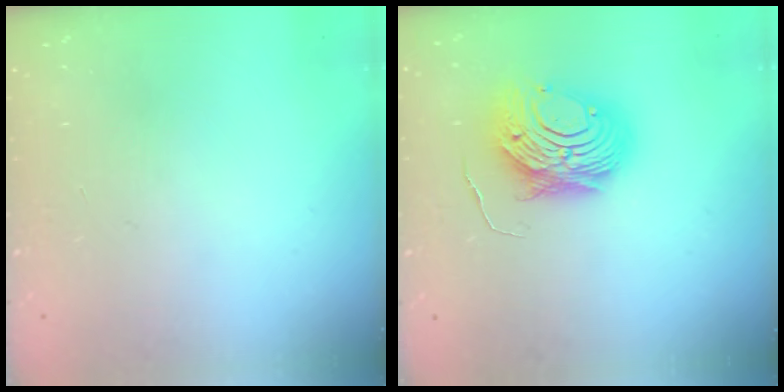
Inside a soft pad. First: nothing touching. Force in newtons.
{"total": 10.5, "press": 10.5, "slide": 1.0}